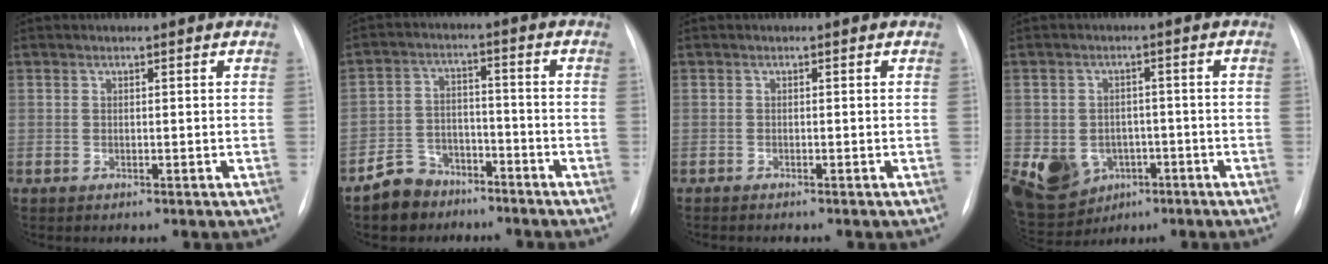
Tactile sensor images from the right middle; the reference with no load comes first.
{"total": 6.9, "force": [-5.1, 4.6, 0.9], "torque": [-0.023, 0.008, -0.087]}
{"total": 1.3, "force": [-1.1, 0.0, 0.7], "torque": [-0.013, -0.005, -0.011]}
{"total": 16.3, "force": [-5.8, 13.5, 7.1], "torque": [-0.187, 0.007, -0.073]}